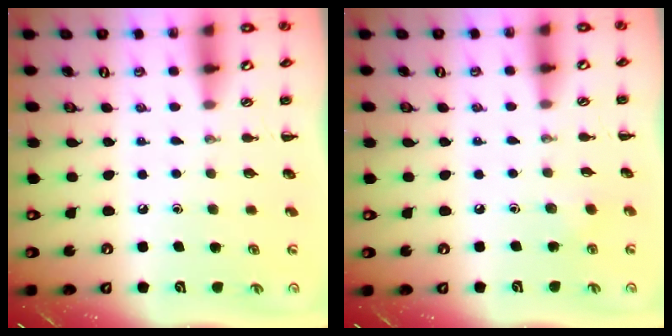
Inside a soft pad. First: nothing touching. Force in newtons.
{"total": 1.8, "press": 1.7, "slide": 0.6}